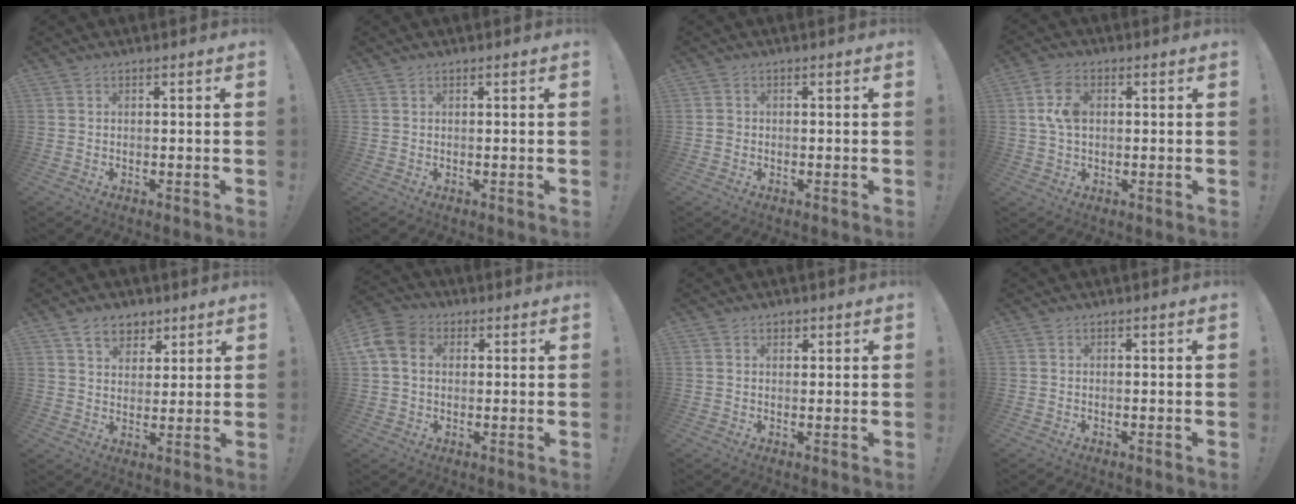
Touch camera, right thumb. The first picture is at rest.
{"total": 0.0}
{"total": 1.1, "force": [-0.2, 1.0, 0.3], "torque": [-0.009, 0.006, -0.004]}
{"total": 7.9, "force": [1.4, 5.0, 6.0], "torque": [-0.122, 0.008, 0.029]}
{"total": 8.4, "force": [5.2, 5.8, 3.1], "torque": [-0.052, -0.020, 0.102]}
{"total": 10.3, "force": [2.7, 7.8, 6.1], "torque": [-0.131, 0.002, 0.054]}
{"total": 1.3, "force": [0.8, 0.9, 0.3], "torque": [0.000, -0.003, 0.013]}
{"total": 0.0}